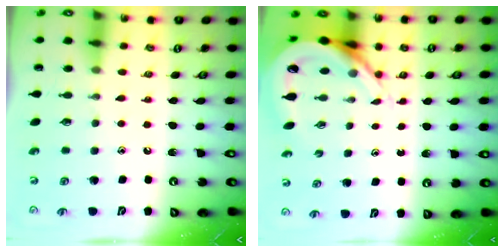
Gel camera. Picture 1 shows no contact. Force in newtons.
{"total": 9.0, "press": 8.9, "slide": 1.0}